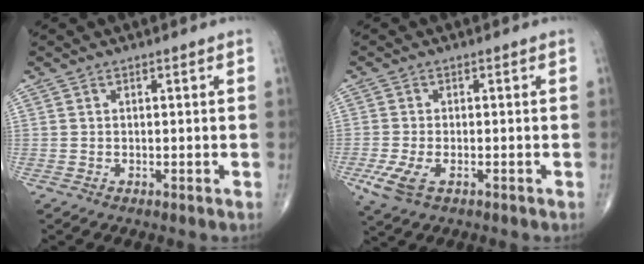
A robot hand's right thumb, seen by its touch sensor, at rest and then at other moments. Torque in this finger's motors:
{"motor_torque": [2.79, 2.13, -0.03, -0.15, 0.02]}